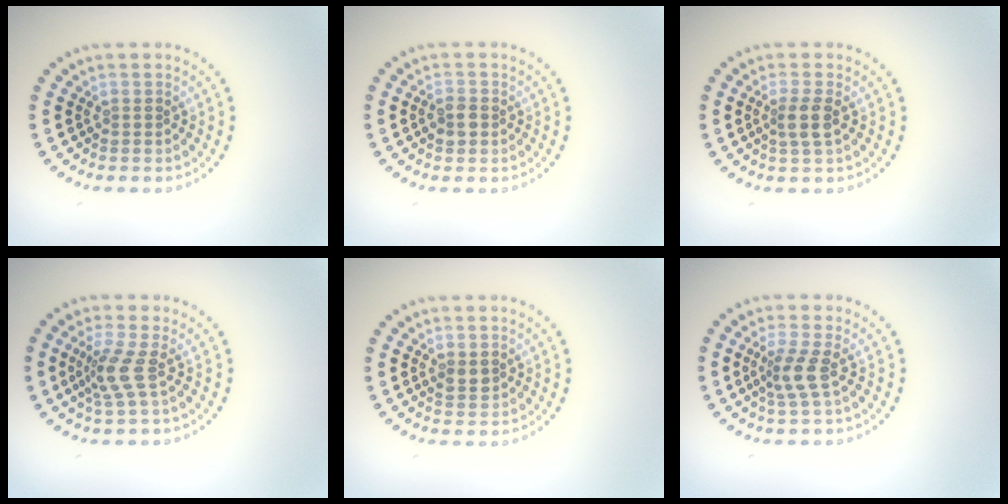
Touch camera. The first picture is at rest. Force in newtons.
{"total": 1.6, "press": 1.5, "slide": 0.3}
{"total": 2.1, "press": 1.7, "slide": 1.2}
{"total": 2.7, "press": 2.0, "slide": 1.8}
{"total": 1.4, "press": 1.4, "slide": 0.2}
{"total": 2.5, "press": 1.9, "slide": 1.7}